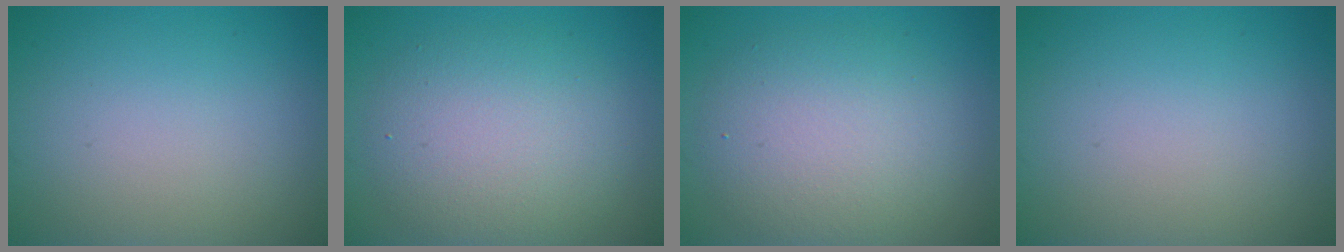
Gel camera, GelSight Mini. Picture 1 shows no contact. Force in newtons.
{"total": 5.8, "press": 5.8, "slide": 0.4}
{"total": 5.9, "press": 5.8, "slide": 0.6}
{"total": 0.0}